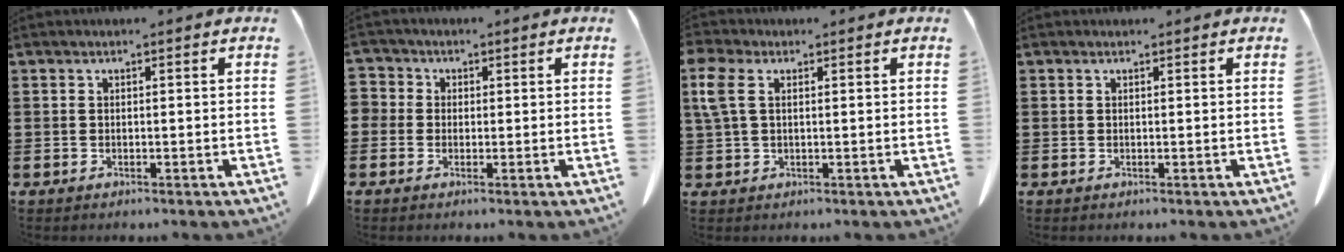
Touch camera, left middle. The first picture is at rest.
{"total": 1.7, "force": [-0.1, 1.7, 0.0], "torque": [-0.010, 0.007, -0.005]}
{"total": 4.1, "force": [1.2, 2.4, 3.1], "torque": [-0.090, 0.000, 0.015]}
{"total": 0.0}